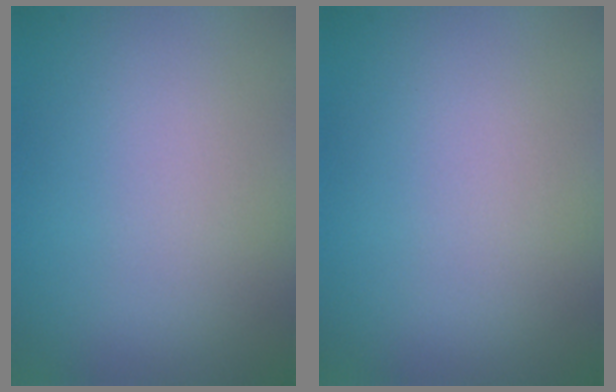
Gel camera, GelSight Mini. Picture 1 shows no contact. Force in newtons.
{"total": 0.0}